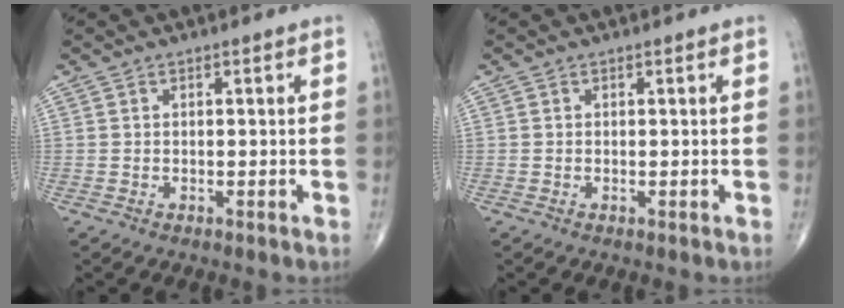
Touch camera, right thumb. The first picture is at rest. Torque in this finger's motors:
{"motor_torque": [0.30, 0.13, -0.09, -0.12, 0.02]}